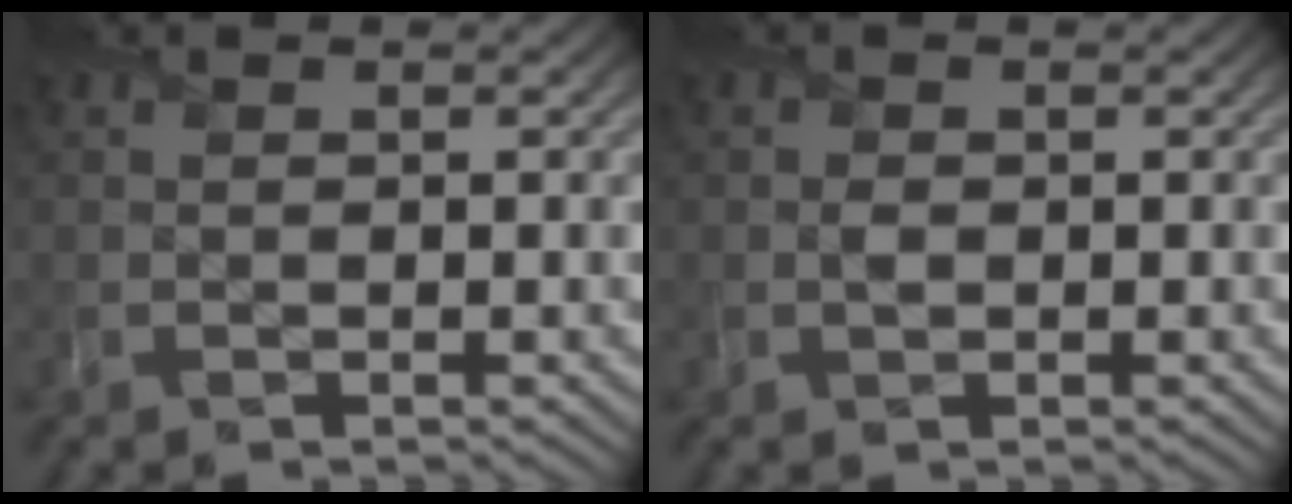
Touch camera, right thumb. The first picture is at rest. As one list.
[{"total": 0.8, "force": [0.1, 0.7, 0.5], "torque": [-0.010, 0.001, -0.002]}]